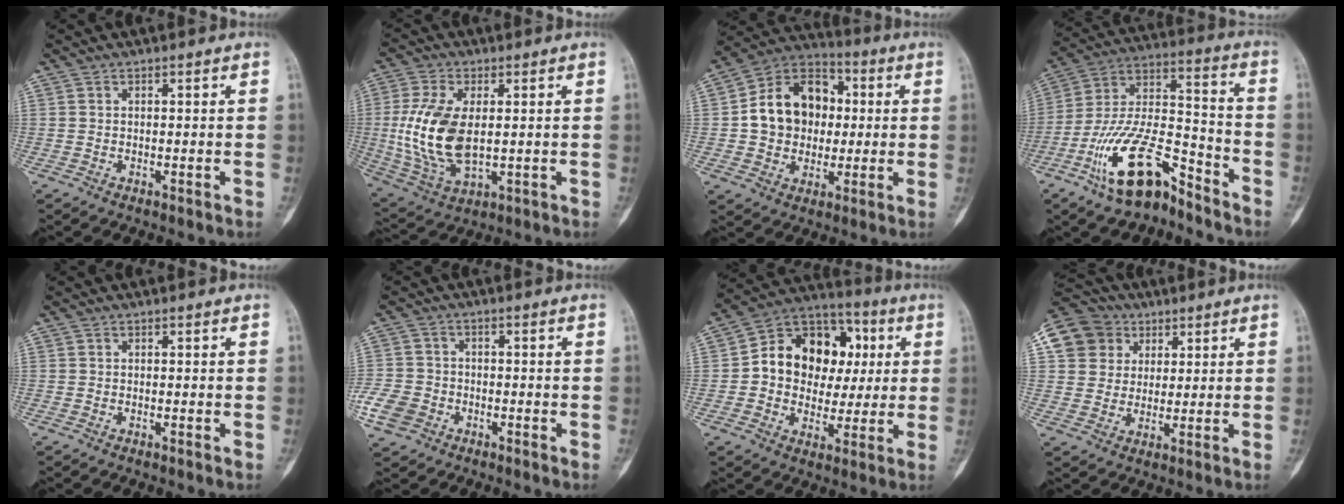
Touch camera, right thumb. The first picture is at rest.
{"total": 14.8, "force": [0.5, 8.0, 12.5], "torque": [-0.265, -0.013, 0.022]}
{"total": 16.2, "force": [1.1, 13.0, 9.7], "torque": [-0.122, 0.023, 0.013]}
{"total": 17.5, "force": [-11.1, 7.0, 11.6], "torque": [-0.206, 0.086, -0.207]}
{"total": 0.0}
{"total": 6.9, "force": [-3.2, 5.5, 2.9], "torque": [-0.059, 0.015, -0.061]}
{"total": 17.7, "force": [2.2, 13.8, 10.8], "torque": [-0.116, 0.026, 0.031]}
{"total": 11.8, "force": [4.4, 10.5, 3.1], "torque": [-0.039, 0.011, 0.076]}